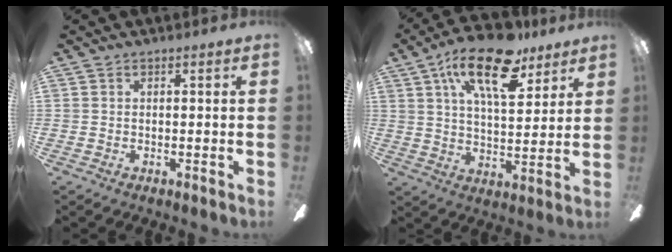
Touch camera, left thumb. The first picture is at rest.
{"total": 18.6, "force": [10.6, 8.2, 12.8], "torque": [-0.207, -0.037, 0.176]}